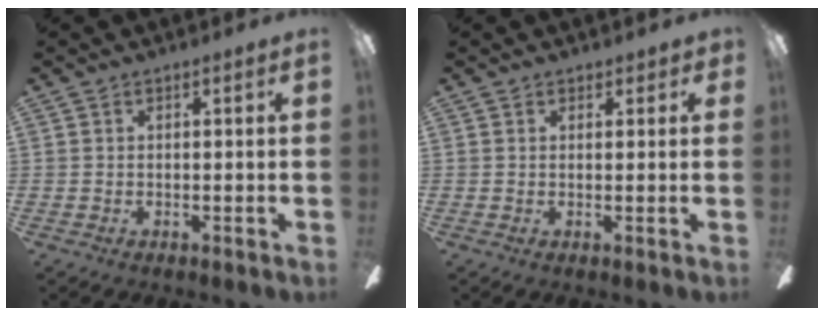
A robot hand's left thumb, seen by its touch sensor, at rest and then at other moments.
{"total": 1.2, "force": [0.8, 0.9, 0.2], "torque": [0.003, -0.001, 0.014]}